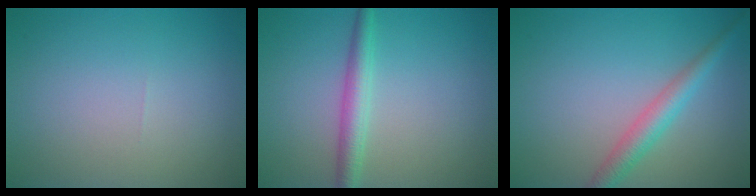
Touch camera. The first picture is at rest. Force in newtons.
{"total": 2.7, "press": 2.7, "slide": 0.1}
{"total": 2.9, "press": 2.9, "slide": 0.1}